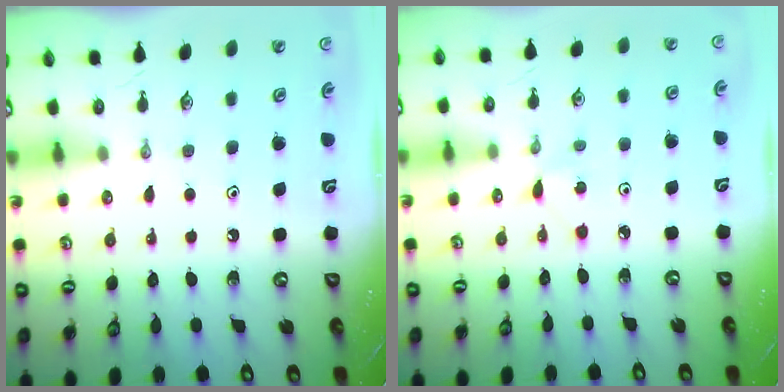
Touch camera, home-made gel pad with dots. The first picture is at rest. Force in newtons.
{"total": 2.6, "press": 2.6, "slide": 0.2}